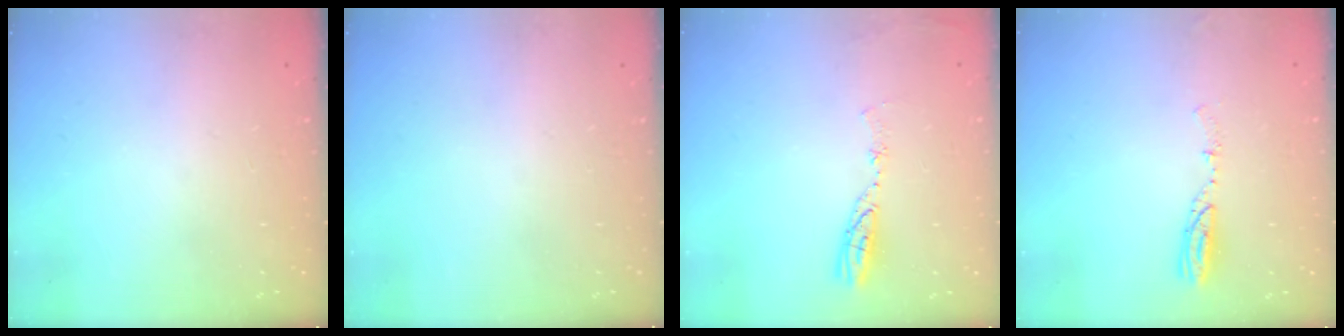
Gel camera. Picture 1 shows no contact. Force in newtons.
{"total": 0.0}
{"total": 5.9, "press": 5.8, "slide": 0.7}
{"total": 4.5, "press": 4.3, "slide": 1.0}